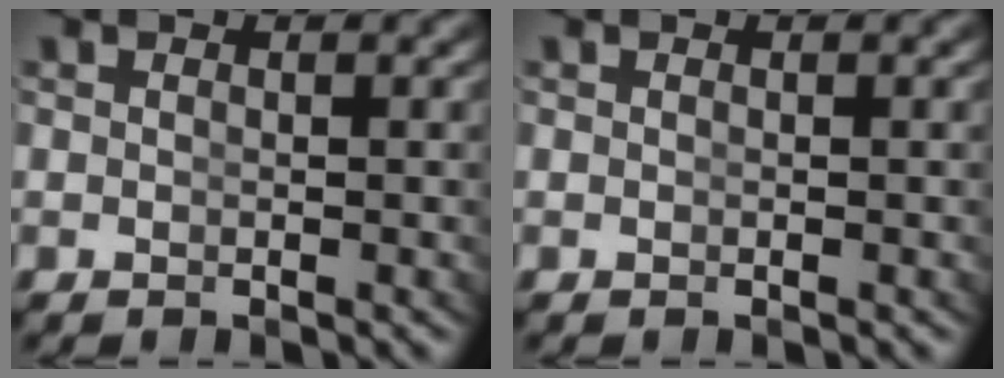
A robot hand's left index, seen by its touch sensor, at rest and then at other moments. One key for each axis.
{"total": 0.0}